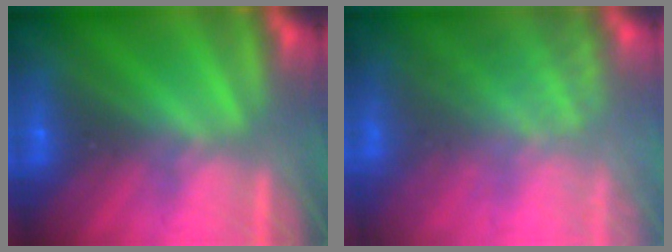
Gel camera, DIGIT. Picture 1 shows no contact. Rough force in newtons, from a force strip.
{"total": 7.4}